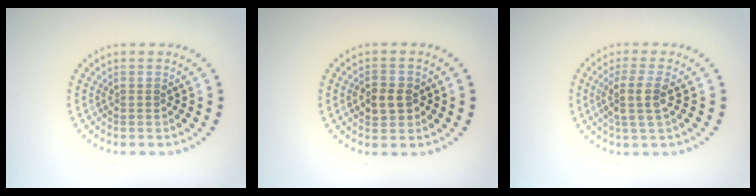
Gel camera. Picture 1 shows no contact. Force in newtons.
{"total": 2.6, "press": 2.6, "slide": 0.2}
{"total": 3.0, "press": 2.4, "slide": 1.8}